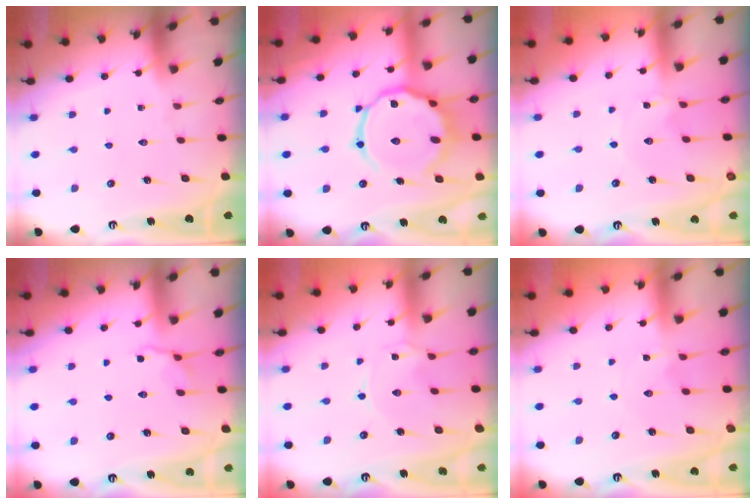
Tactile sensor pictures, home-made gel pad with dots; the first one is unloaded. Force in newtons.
{"total": 15.5, "press": 15.4, "slide": 1.4}
{"total": 0.0}
{"total": 2.5, "press": 1.9, "slide": 1.6}
{"total": 0.0}
{"total": 0.9, "press": 0.9, "slide": 0.1}